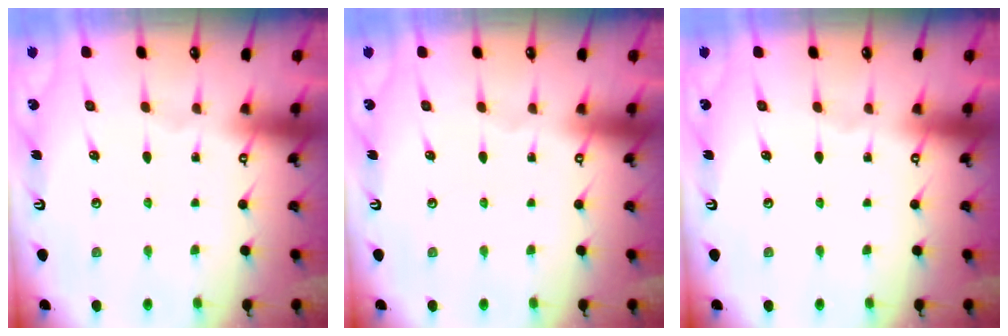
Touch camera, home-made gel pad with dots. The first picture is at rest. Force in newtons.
{"total": 0.0}
{"total": 0.0}